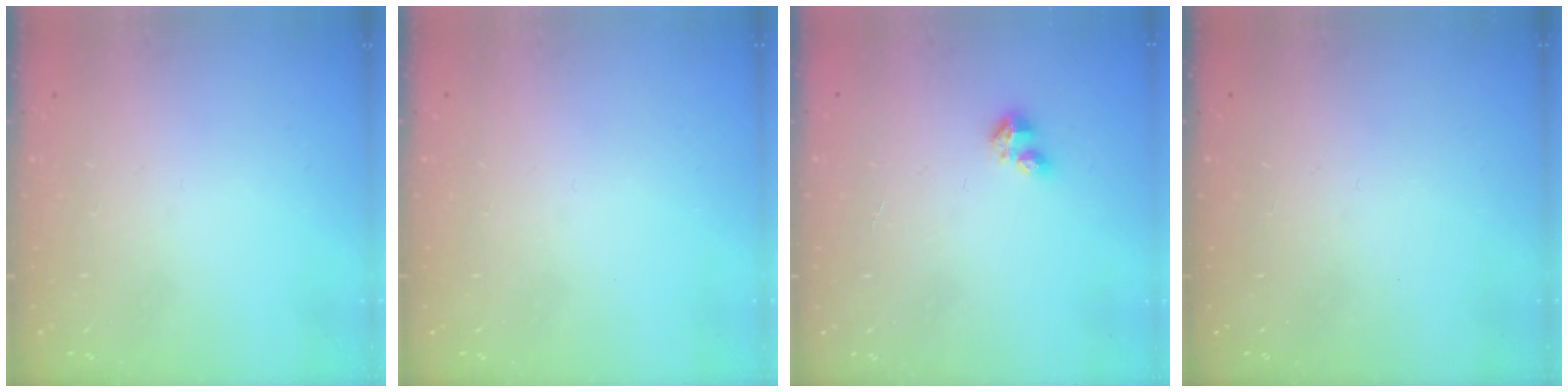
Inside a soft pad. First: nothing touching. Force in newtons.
{"total": 0.0}
{"total": 3.2, "press": 3.2, "slide": 0.3}
{"total": 0.0}